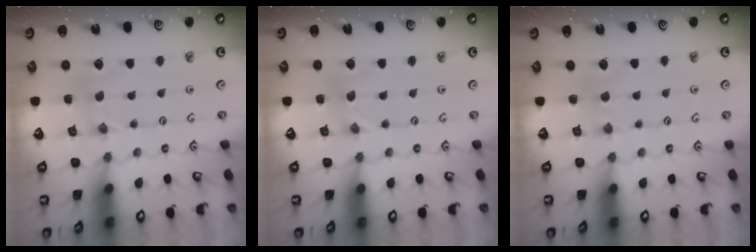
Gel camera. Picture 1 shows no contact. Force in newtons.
{"total": 0.0}
{"total": 2.2, "press": 2.2, "slide": 0.4}